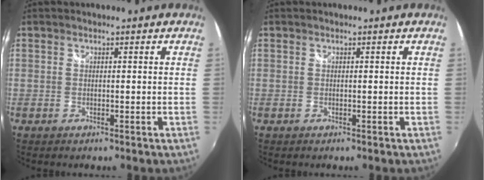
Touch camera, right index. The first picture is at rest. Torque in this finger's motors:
{"motor_torque": [-0.01, 0.02, 0.00, 0.00]}